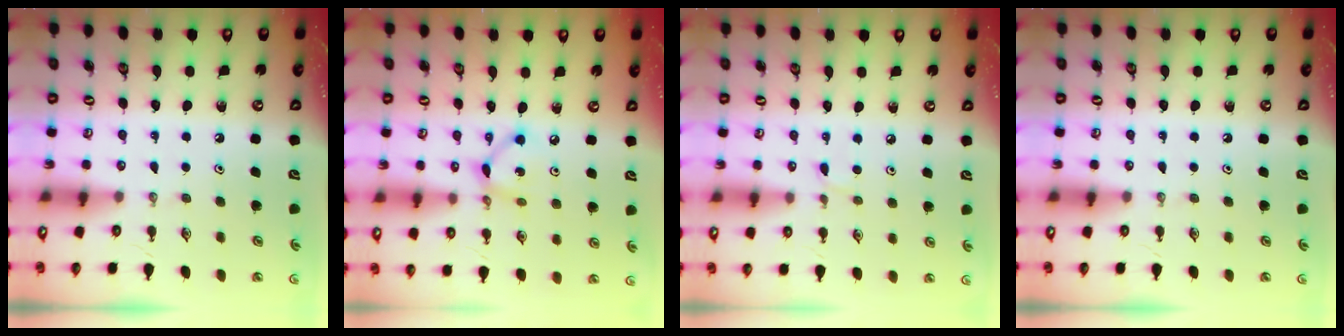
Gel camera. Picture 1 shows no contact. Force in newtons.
{"total": 6.0, "press": 6.0, "slide": 0.2}
{"total": 3.4, "press": 3.4, "slide": 0.5}
{"total": 0.0}